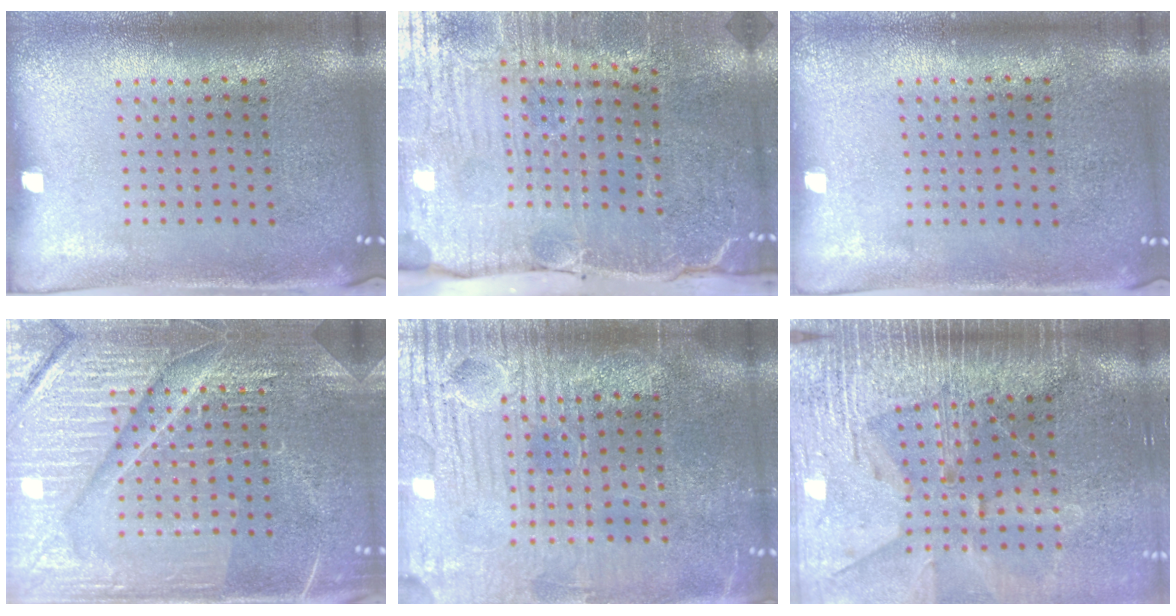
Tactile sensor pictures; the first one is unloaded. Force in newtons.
{"total": 4.0, "press": 3.9, "slide": 1.0}
{"total": 0.0}
{"total": 7.4, "press": 7.3, "slide": 1.0}
{"total": 4.4, "press": 4.0, "slide": 2.0}
{"total": 4.0, "press": 3.5, "slide": 2.0}